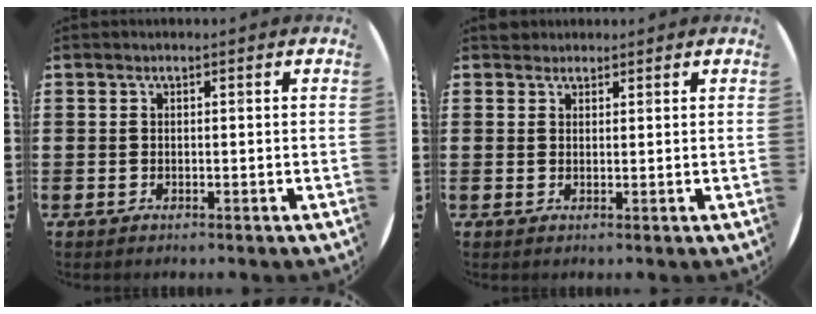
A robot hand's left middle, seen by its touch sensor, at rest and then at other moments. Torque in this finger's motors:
{"motor_torque": [0.16, -0.16, -0.01, 0.01]}